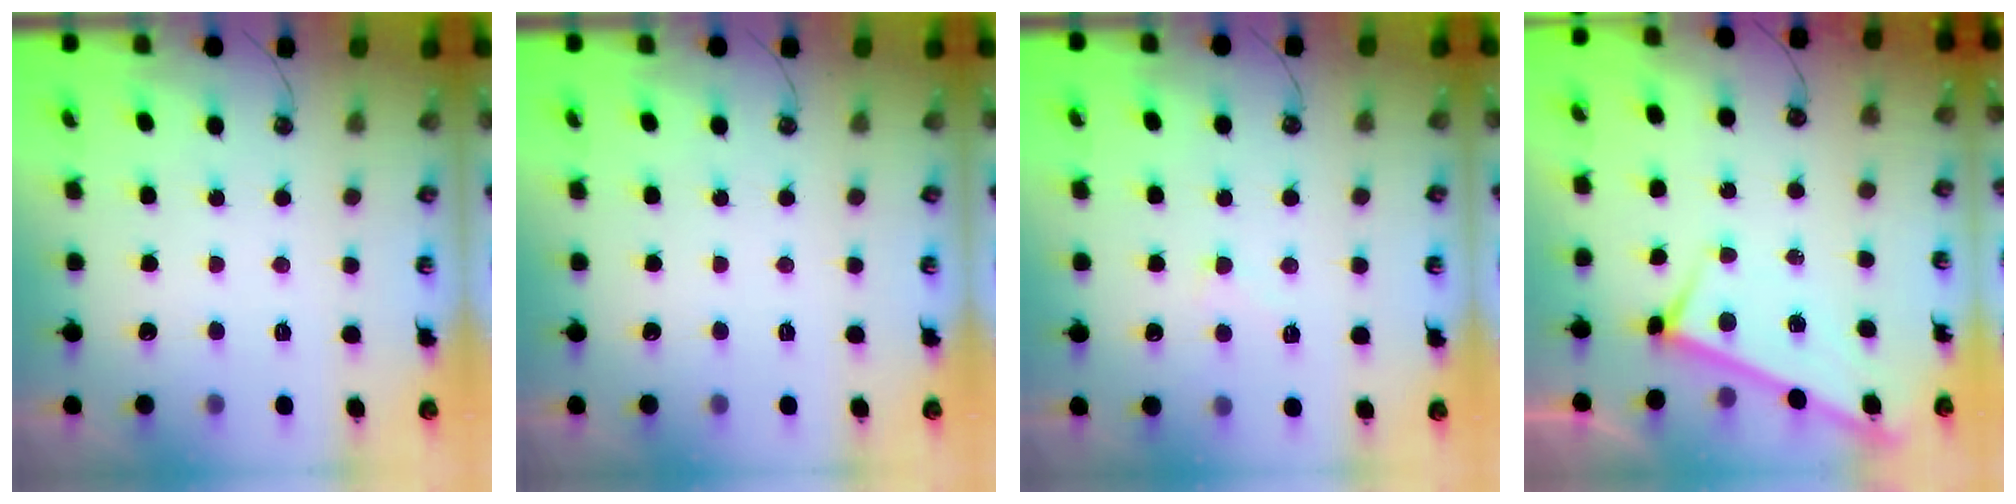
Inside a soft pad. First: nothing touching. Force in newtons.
{"total": 0.0}
{"total": 1.0, "press": 0.8, "slide": 0.6}
{"total": 3.0, "press": 2.9, "slide": 0.3}